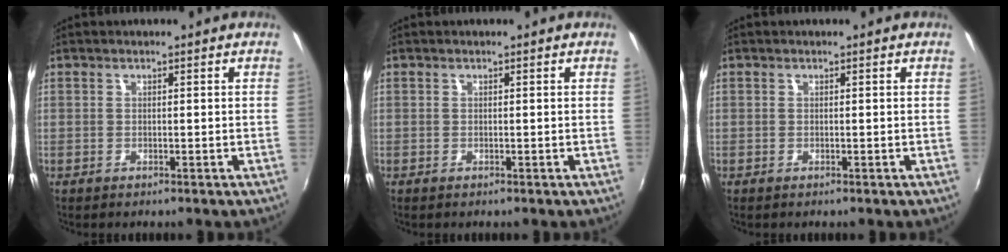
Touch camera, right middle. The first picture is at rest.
{"total": 0.0}
{"total": 0.0}